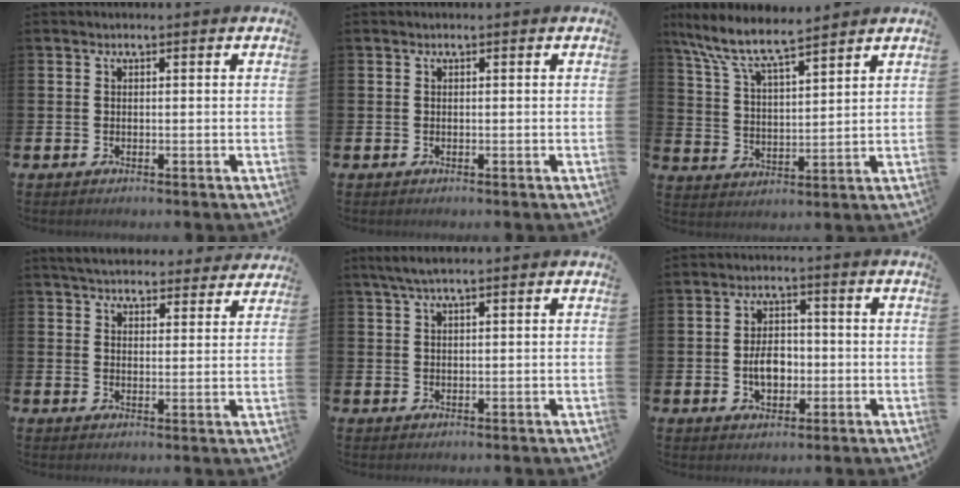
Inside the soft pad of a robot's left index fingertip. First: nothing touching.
{"total": 0.0}
{"total": 8.5, "force": [7.6, 1.2, 3.5], "torque": [-0.099, -0.039, 0.135]}
{"total": 5.2, "force": [5.0, 1.1, 0.7], "torque": [-0.031, -0.027, 0.091]}
{"total": 2.7, "force": [2.0, 0.4, 1.9], "torque": [-0.043, 0.003, 0.036]}
{"total": 4.6, "force": [-0.8, 3.1, 3.3], "torque": [-0.038, -0.002, -0.023]}